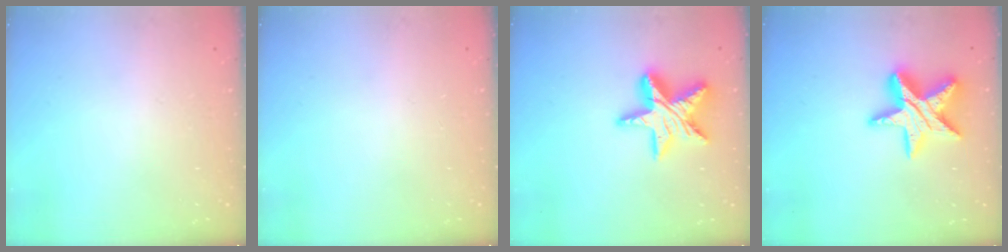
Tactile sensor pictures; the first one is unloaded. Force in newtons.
{"total": 0.0}
{"total": 16.5, "press": 16.5, "slide": 1.5}
{"total": 16.7, "press": 16.7, "slide": 1.3}